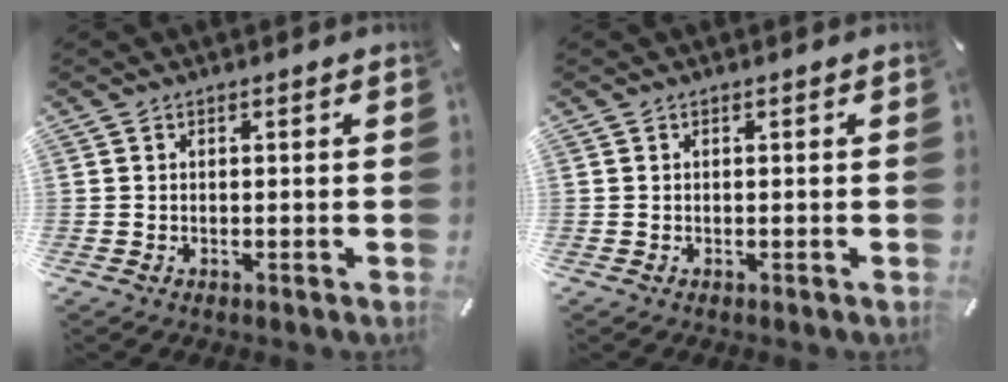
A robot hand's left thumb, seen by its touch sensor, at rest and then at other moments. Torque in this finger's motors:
{"motor_torque": [-0.23, -0.51, 0.04, 0.24, -0.02]}